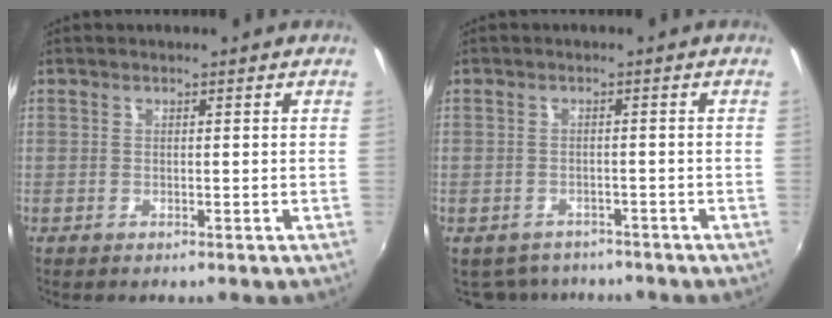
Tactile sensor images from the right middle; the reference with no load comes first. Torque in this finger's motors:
{"motor_torque": [0.67, -1.35, -0.03, -0.01]}